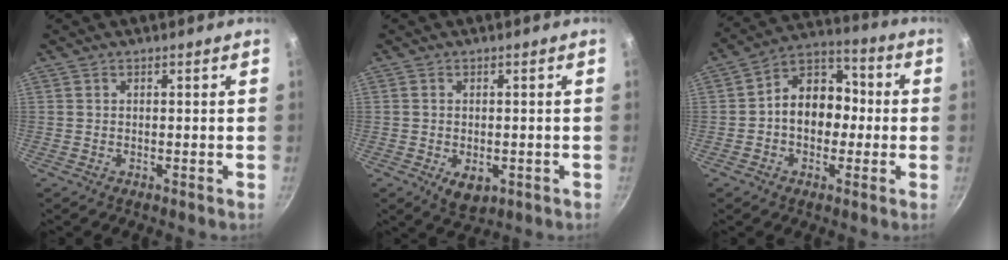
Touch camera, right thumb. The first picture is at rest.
{"total": 5.0, "force": [-1.4, 3.2, 3.5], "torque": [-0.044, -0.004, -0.013]}
{"total": 12.4, "force": [-0.7, 9.4, 8.0], "torque": [-0.071, 0.043, -0.030]}